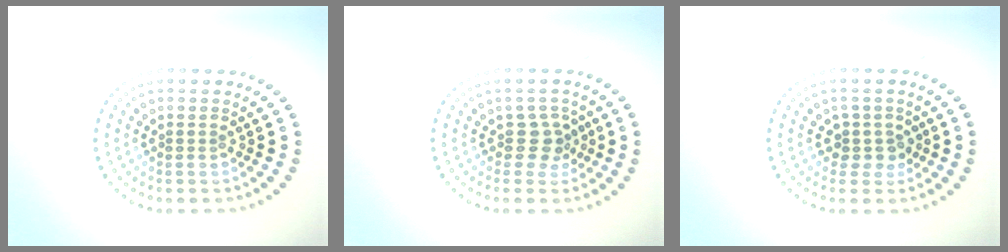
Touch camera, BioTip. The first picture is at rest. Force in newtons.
{"total": 1.9, "press": 1.4, "slide": 1.3}
{"total": 1.9, "press": 1.5, "slide": 1.2}